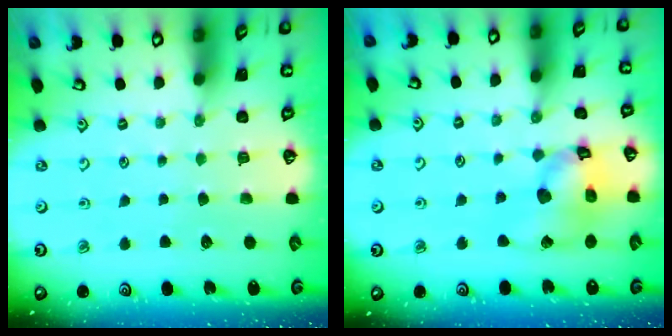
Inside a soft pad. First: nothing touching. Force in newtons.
{"total": 13.2, "press": 13.1, "slide": 1.8}